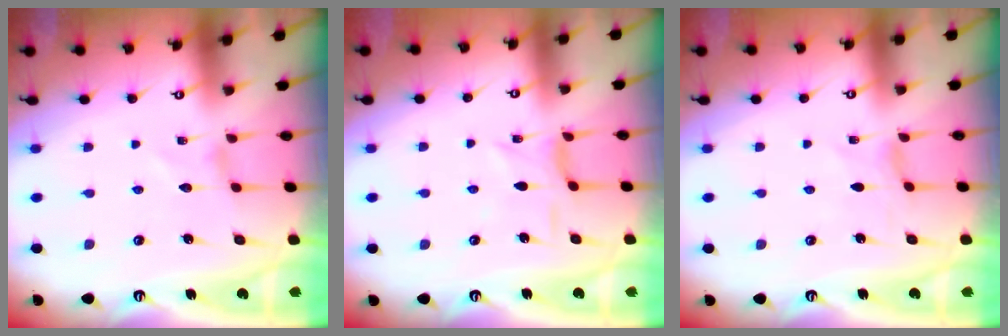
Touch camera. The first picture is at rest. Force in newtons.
{"total": 2.9, "press": 2.8, "slide": 0.7}
{"total": 0.0}